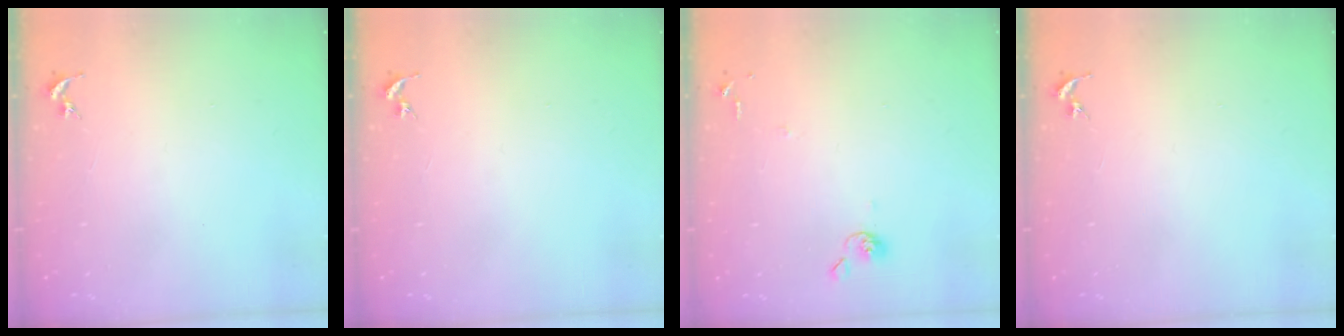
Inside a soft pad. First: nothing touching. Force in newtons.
{"total": 0.0}
{"total": 5.9, "press": 5.8, "slide": 0.7}
{"total": 0.0}